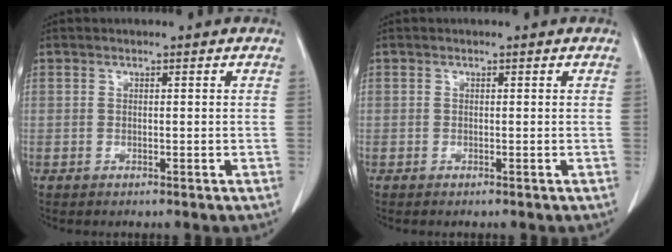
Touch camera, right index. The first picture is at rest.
{"total": 0.0}